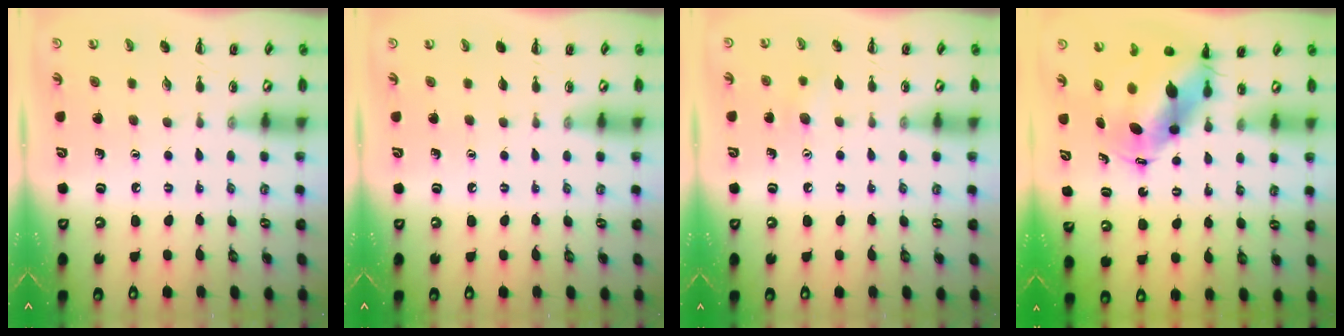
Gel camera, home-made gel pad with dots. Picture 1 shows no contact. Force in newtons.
{"total": 0.0}
{"total": 6.3, "press": 6.2, "slide": 1.3}
{"total": 7.8, "press": 7.4, "slide": 2.2}